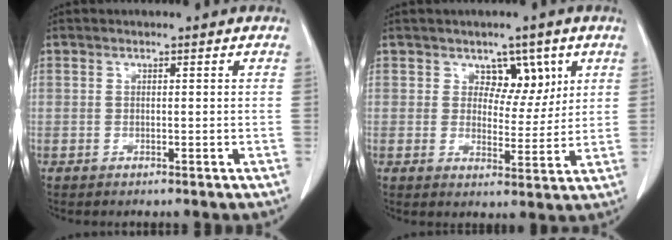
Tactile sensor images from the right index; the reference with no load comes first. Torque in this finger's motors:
{"motor_torque": [0.15, 0.08, 0.05, 0.02]}